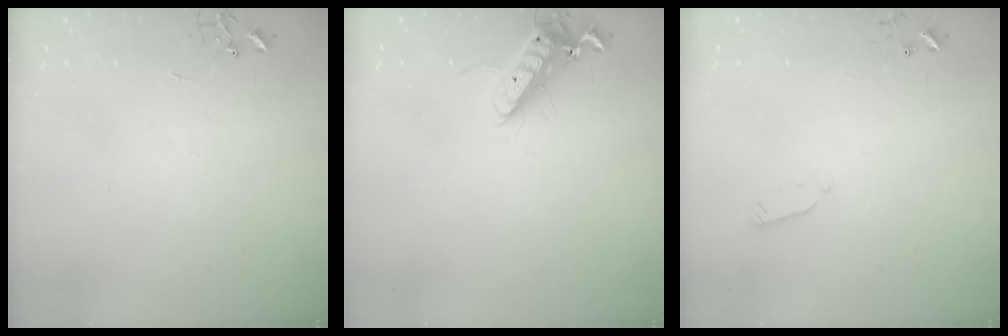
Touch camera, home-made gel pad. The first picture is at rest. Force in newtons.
{"total": 12.3, "press": 12.2, "slide": 1.7}
{"total": 2.7, "press": 2.6, "slide": 0.4}